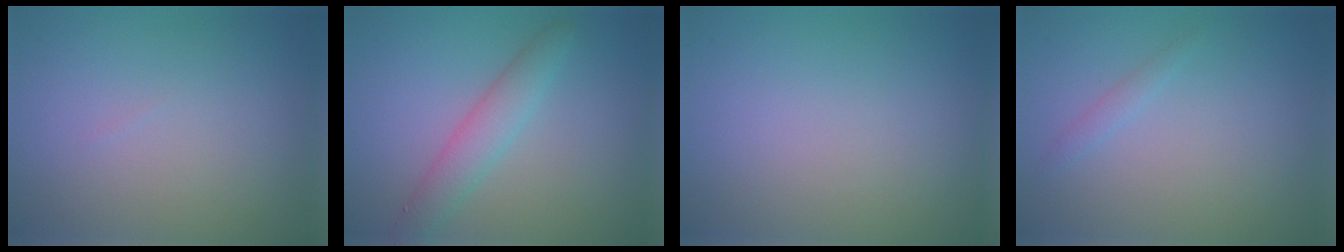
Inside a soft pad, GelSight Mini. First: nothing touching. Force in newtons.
{"total": 3.0, "press": 3.0, "slide": 0.3}
{"total": 0.0}
{"total": 0.8, "press": 0.8, "slide": 0.0}